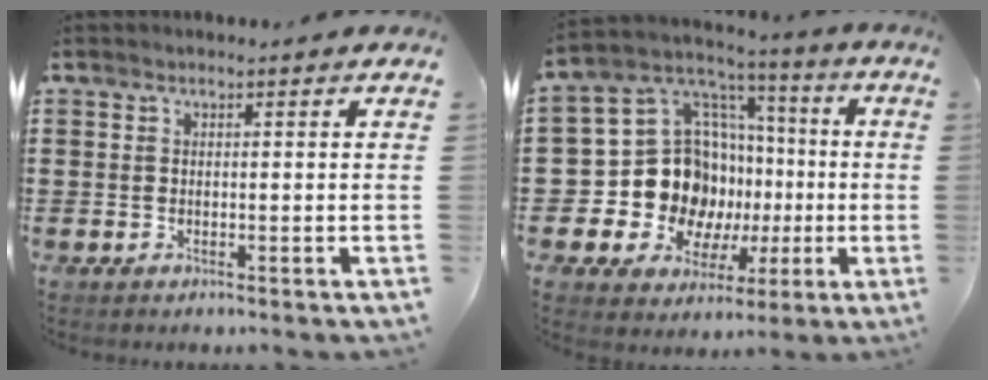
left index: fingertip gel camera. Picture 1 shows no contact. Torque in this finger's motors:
{"motor_torque": [2.10, 0.03, 0.95, 0.08]}